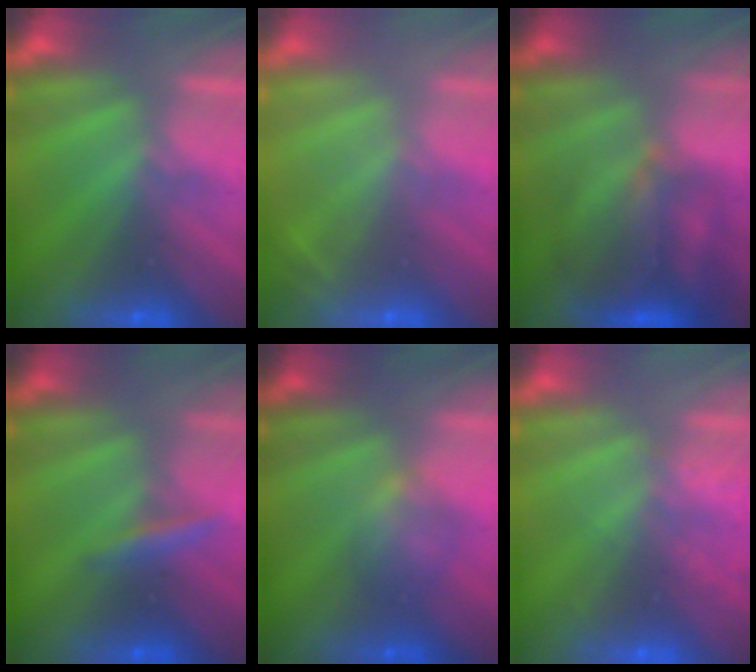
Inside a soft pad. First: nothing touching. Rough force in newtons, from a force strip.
{"total": 2.0}
{"total": 4.5}
{"total": 2.4}
{"total": 2.1}
{"total": 2.1}